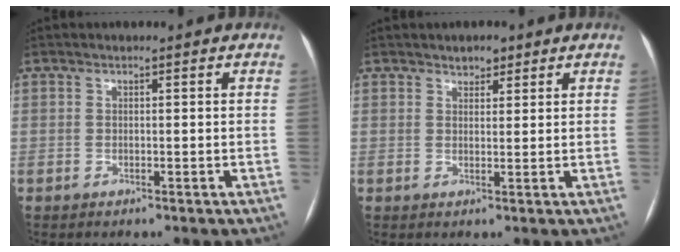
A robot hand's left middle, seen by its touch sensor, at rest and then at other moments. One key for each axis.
{"total": 2.2, "fx": 1.7, "fy": 1.1, "fz": 0.9, "tx": -0.016, "ty": 0.002, "tz": 0.025}